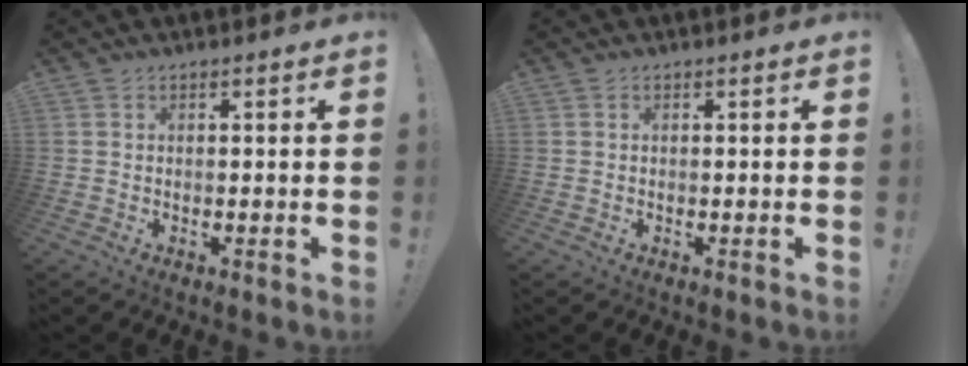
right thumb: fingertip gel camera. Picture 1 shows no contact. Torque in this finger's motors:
{"motor_torque": [-0.29, 0.00, 0.17, -0.06, -0.04]}